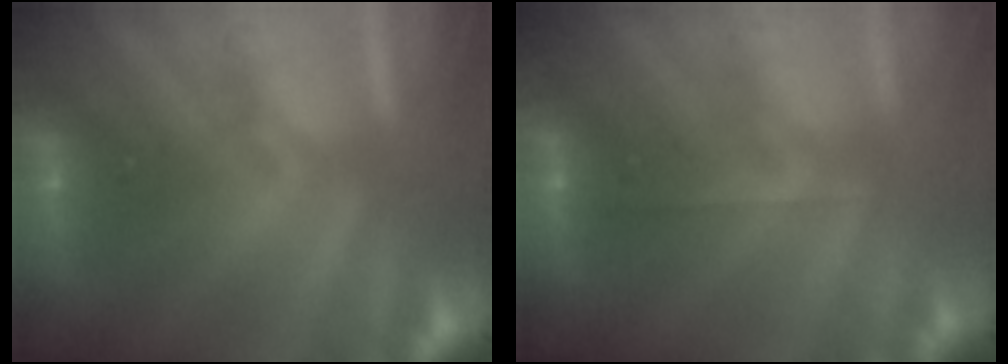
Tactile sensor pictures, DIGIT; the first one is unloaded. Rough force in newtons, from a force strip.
{"total": 1.7}